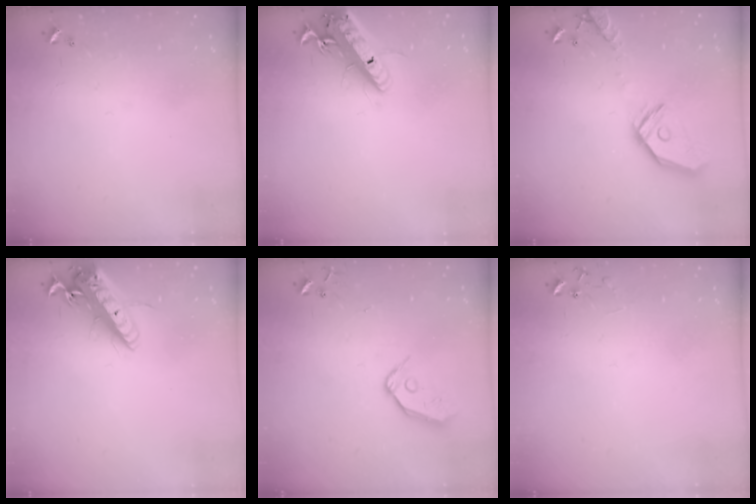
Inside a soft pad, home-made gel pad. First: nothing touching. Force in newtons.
{"total": 17.3, "press": 17.0, "slide": 3.4}
{"total": 16.6, "press": 16.4, "slide": 2.8}
{"total": 17.4, "press": 17.0, "slide": 3.4}
{"total": 9.8, "press": 9.7, "slide": 1.3}
{"total": 6.4, "press": 6.4, "slide": 0.4}